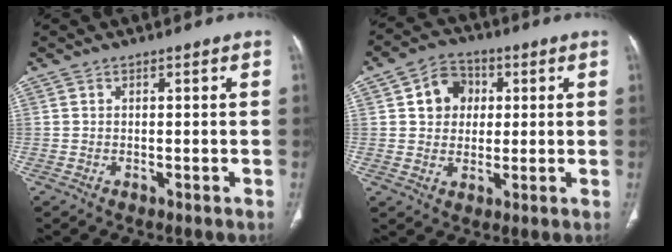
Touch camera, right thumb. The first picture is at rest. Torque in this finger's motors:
{"motor_torque": [-0.27, 0.49, -0.13, 0.18, 0.13]}